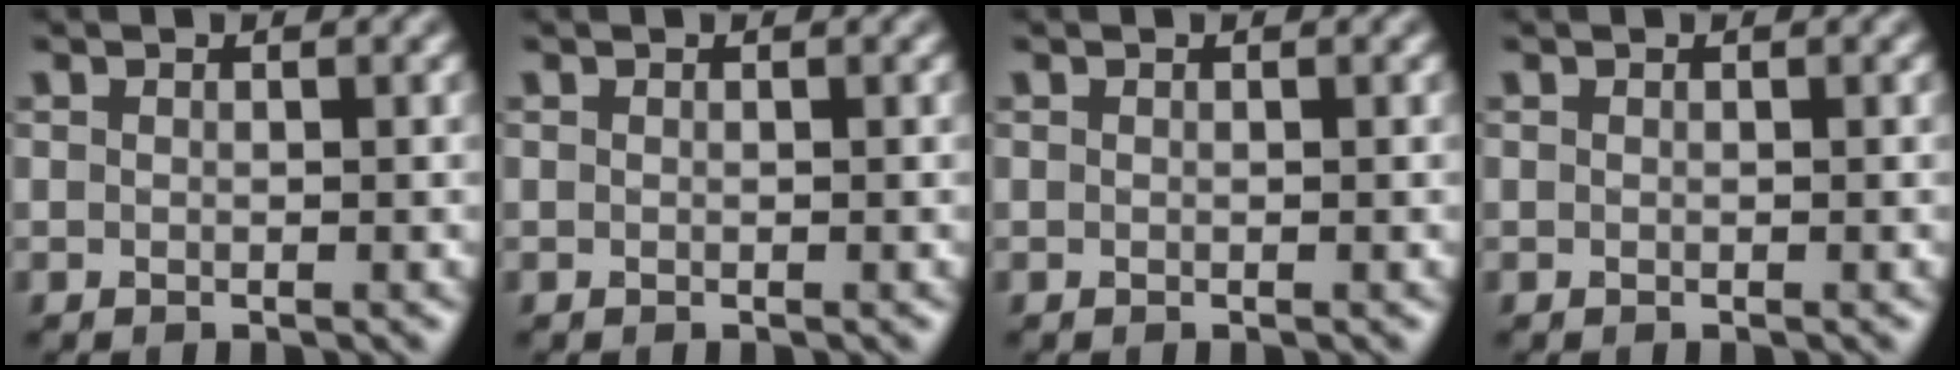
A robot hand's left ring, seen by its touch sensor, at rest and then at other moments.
{"total": 0.0}
{"total": 0.0}
{"total": 0.0}